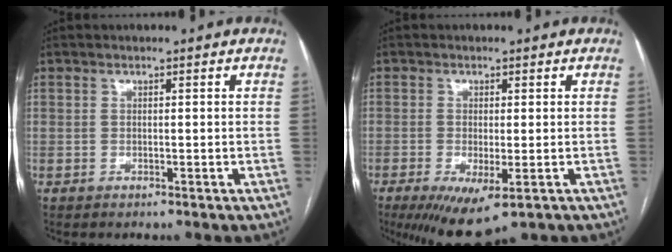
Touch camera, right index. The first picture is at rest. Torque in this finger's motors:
{"motor_torque": [1.70, -0.44, 0.51, 0.12]}